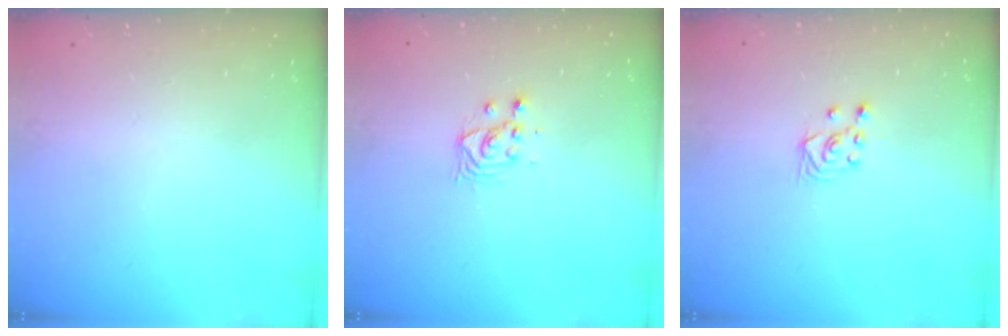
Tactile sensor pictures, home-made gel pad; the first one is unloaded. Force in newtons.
{"total": 3.8, "press": 3.8, "slide": 0.2}
{"total": 2.6, "press": 2.5, "slide": 1.0}